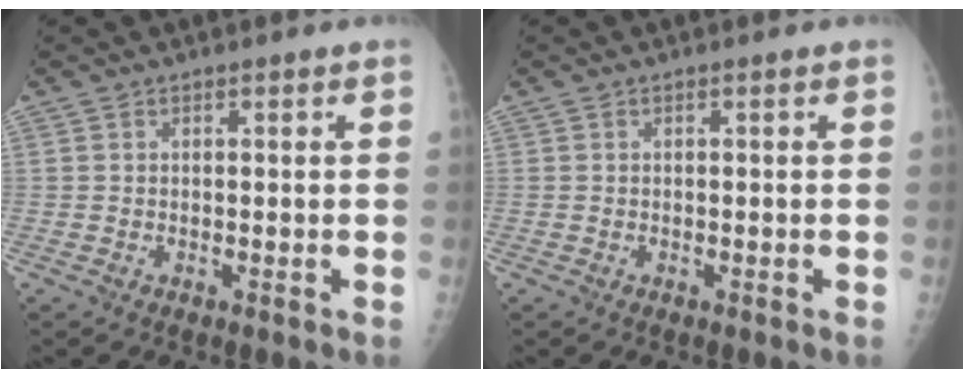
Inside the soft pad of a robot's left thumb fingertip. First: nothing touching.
{"total": 0.0}